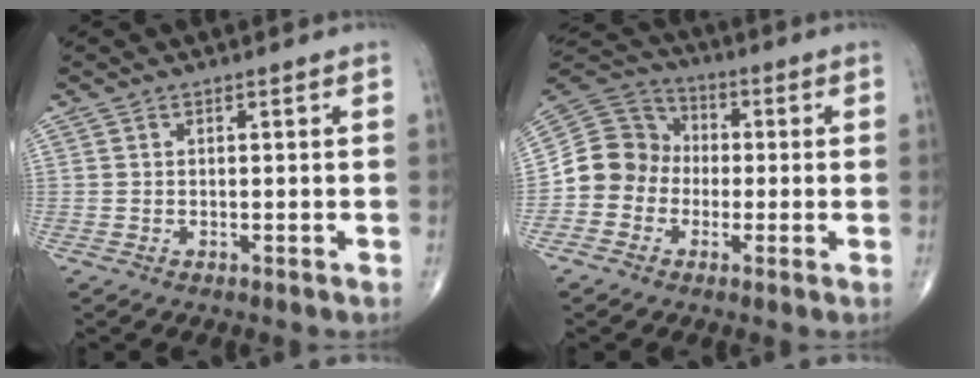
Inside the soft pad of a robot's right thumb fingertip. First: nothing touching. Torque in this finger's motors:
{"motor_torque": [0.06, 0.03, 0.41, -0.02, 0.05]}